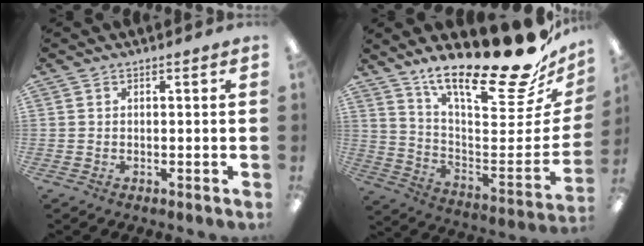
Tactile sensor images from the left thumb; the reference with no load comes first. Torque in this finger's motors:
{"motor_torque": [0.60, 0.48, 1.43, -1.40, 0.21]}